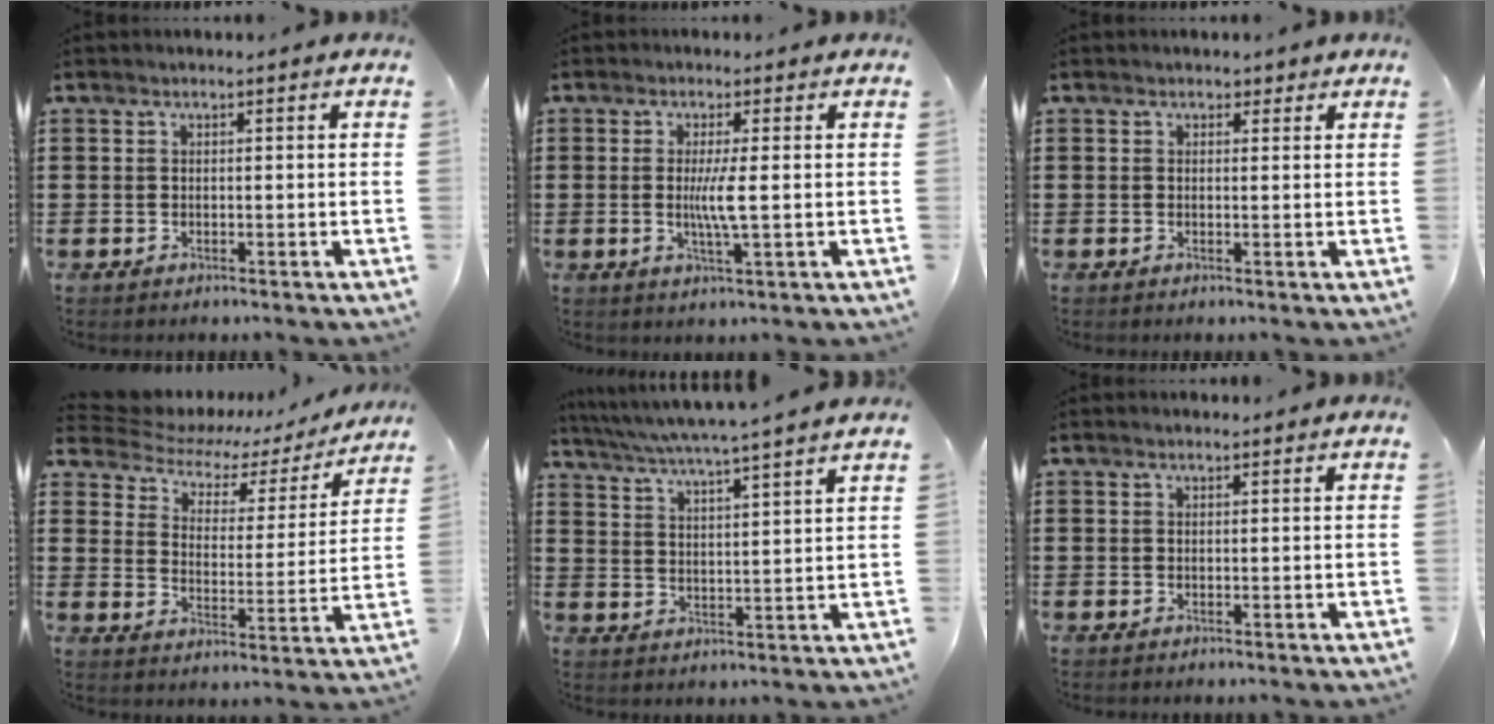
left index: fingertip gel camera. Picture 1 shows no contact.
{"total": 4.3, "force": [0.1, 0.1, 4.3], "torque": [-0.087, -0.008, -0.004]}
{"total": 1.0, "force": [0.7, 0.7, 0.1], "torque": [0.002, 0.004, 0.011]}
{"total": 4.6, "force": [3.6, 2.3, 1.6], "torque": [-0.056, -0.023, 0.055]}
{"total": 4.3, "force": [3.9, -1.0, 1.7], "torque": [-0.050, -0.030, 0.060]}
{"total": 0.6, "force": [0.5, 0.1, 0.3], "torque": [-0.007, 0.000, 0.009]}